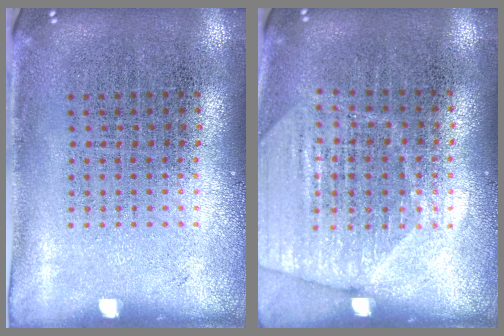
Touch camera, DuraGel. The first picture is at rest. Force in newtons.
{"total": 1.8, "press": 1.7, "slide": 0.5}